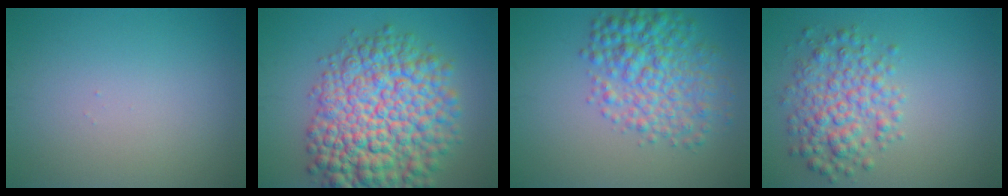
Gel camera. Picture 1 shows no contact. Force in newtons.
{"total": 12.7, "press": 12.7, "slide": 0.4}
{"total": 6.1, "press": 6.1, "slide": 0.1}
{"total": 4.8, "press": 4.8, "slide": 0.1}